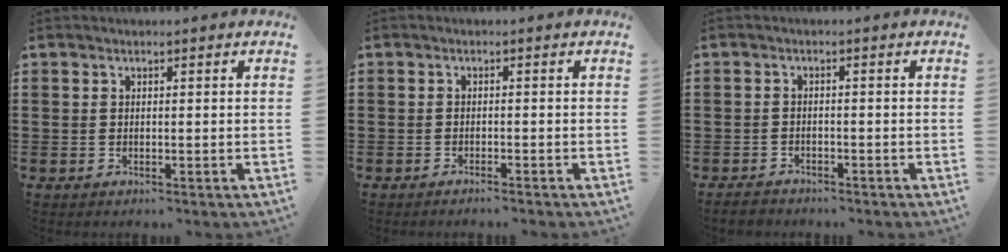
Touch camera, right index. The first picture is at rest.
{"total": 0.9, "force": [-0.9, -0.2, 0.2], "torque": [-0.005, -0.001, -0.018]}
{"total": 1.6, "force": [-1.5, 0.4, 0.1], "torque": [-0.007, 0.003, -0.032]}